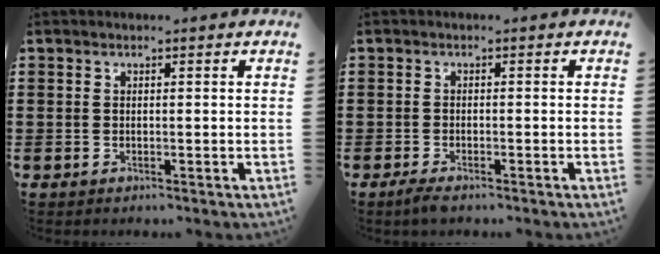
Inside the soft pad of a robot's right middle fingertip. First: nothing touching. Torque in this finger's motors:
{"motor_torque": [1.09, 0.49, 0.23, 0.05]}